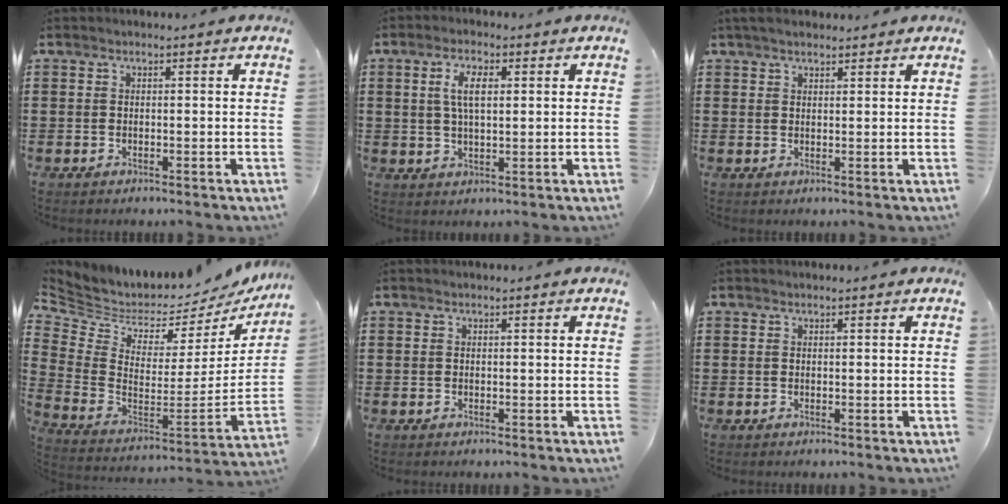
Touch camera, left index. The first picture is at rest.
{"total": 4.9, "force": [1.3, 2.0, 4.2], "torque": [-0.090, 0.011, 0.019]}
{"total": 2.3, "force": [1.9, 0.7, 1.0], "torque": [-0.024, 0.005, 0.037]}
{"total": 3.1, "force": [2.4, 1.8, 0.8], "torque": [-0.038, -0.041, 0.035]}
{"total": 0.0}
{"total": 0.0}